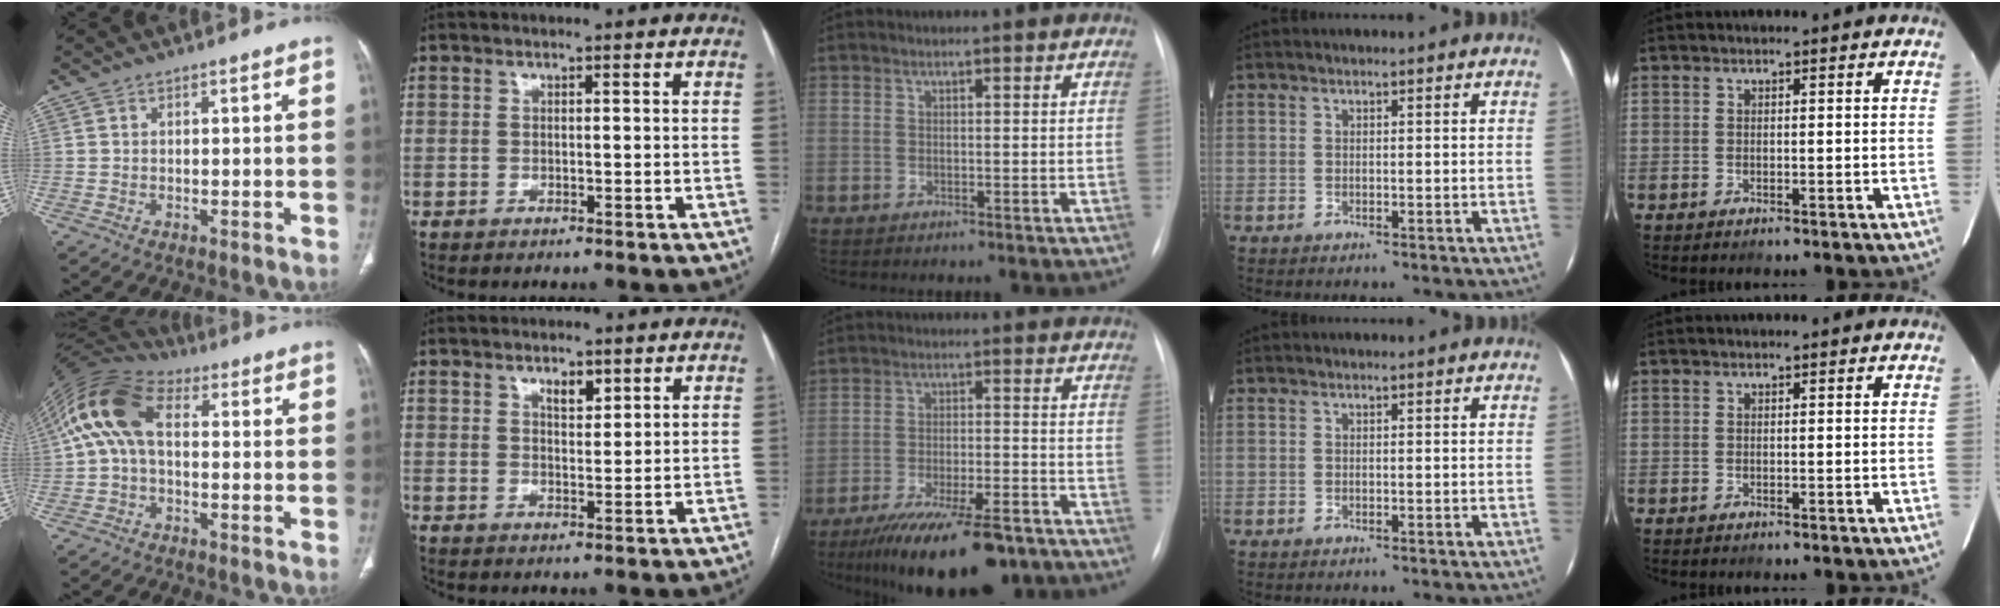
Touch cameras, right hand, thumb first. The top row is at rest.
{"thumb": {"total": 12.6, "force": [1.5, 7.6, 10.0], "torque": [-0.203, 0.037, 0.014]}, "index": {"total": 2.8, "force": [1.7, 1.2, 1.9], "torque": [-0.031, -0.002, 0.030]}, "middle": {"total": 15.8, "force": [-11.9, 4.2, 9.6], "torque": [-0.135, -0.009, -0.185]}}